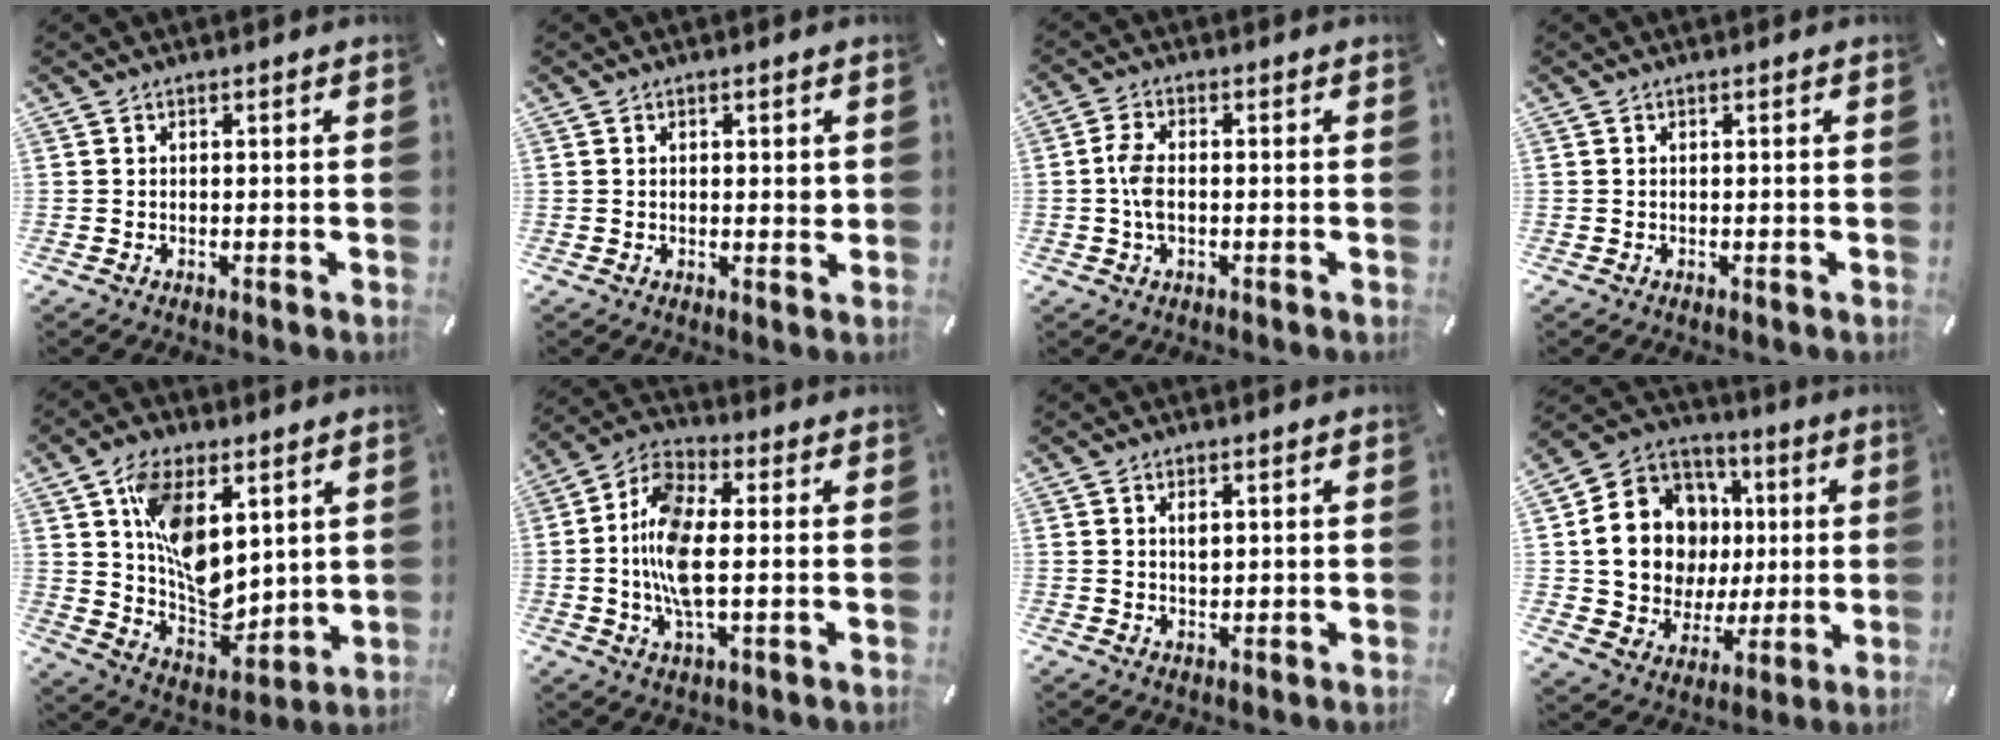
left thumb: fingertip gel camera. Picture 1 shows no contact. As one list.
[{"total": 2.0, "force": [0.4, 1.0, 1.8], "torque": [-0.019, -0.004, 0.002]}, {"total": 4.8, "force": [-0.6, 2.5, 4.0], "torque": [-0.093, -0.002, -0.014]}, {"total": 0.0}, {"total": 15.1, "force": [4.8, 9.9, 10.4], "torque": [-0.185, -0.018, 0.094]}, {"total": 12.3, "force": [-0.6, 5.6, 11.0], "torque": [-0.241, -0.008, -0.012]}, {"total": 2.0, "force": [0.7, 1.1, 1.5], "torque": [-0.026, -0.001, 0.009]}, {"total": 17.4, "force": [2.2, 14.9, 8.7], "torque": [-0.157, -0.011, 0.058]}]